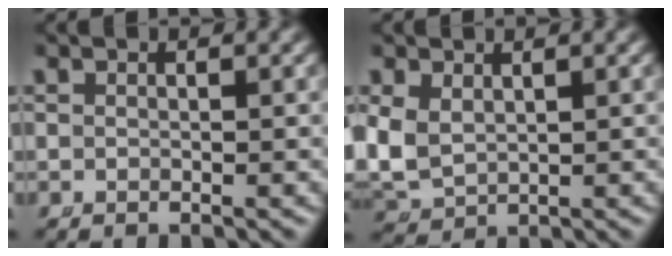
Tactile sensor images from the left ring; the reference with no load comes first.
{"total": 5.5, "force": [0.2, 5.0, 2.4], "torque": [-0.099, -0.027, 0.020]}